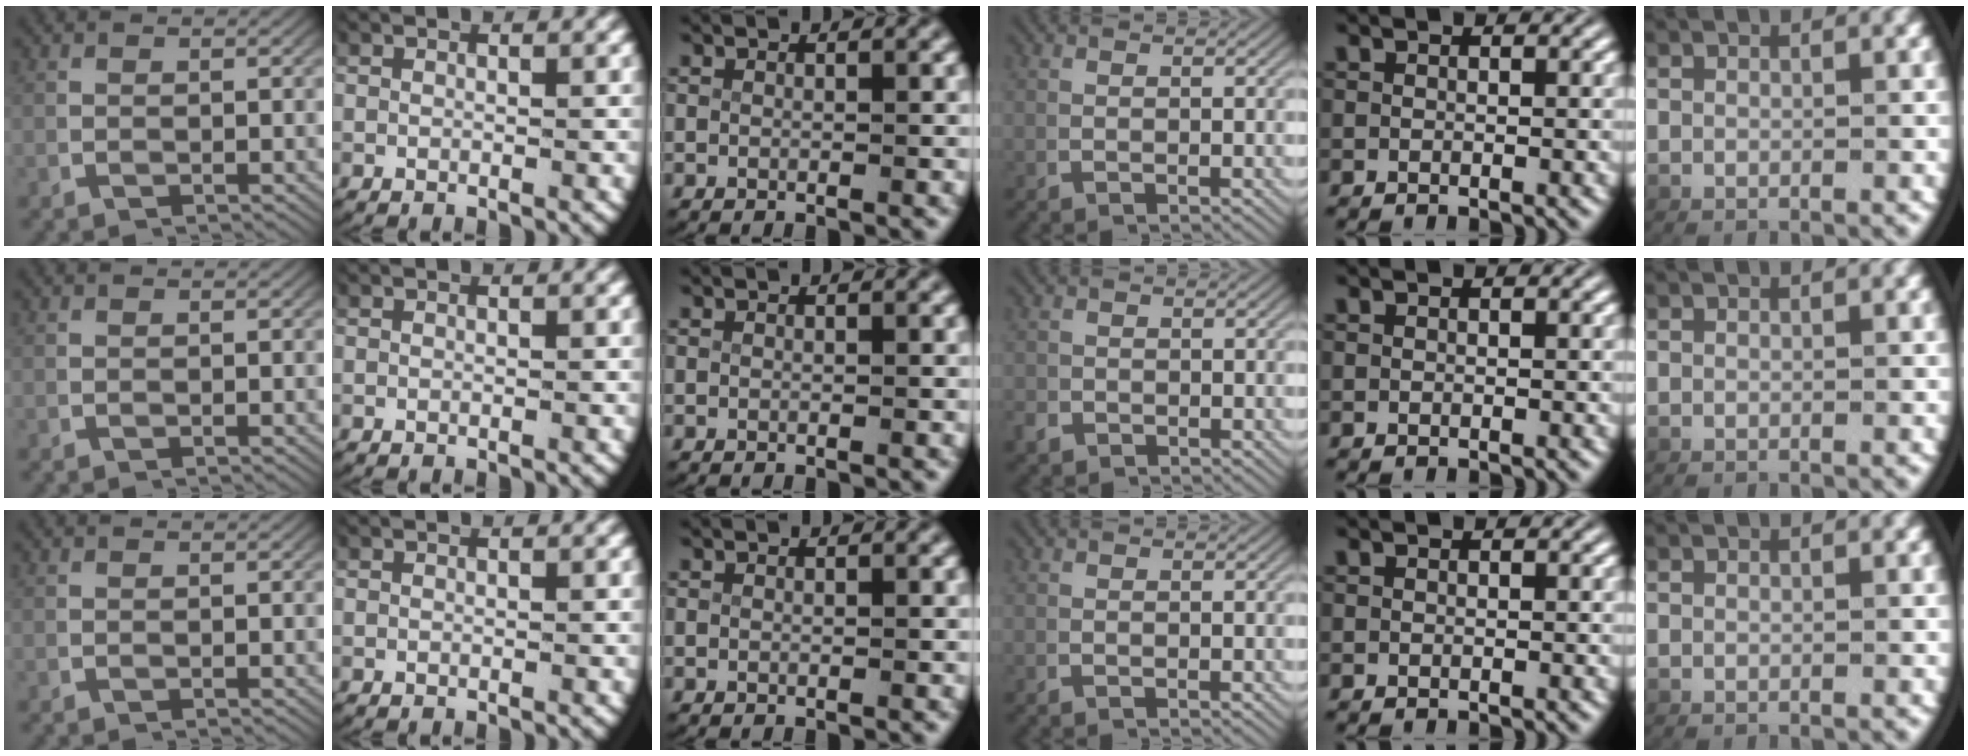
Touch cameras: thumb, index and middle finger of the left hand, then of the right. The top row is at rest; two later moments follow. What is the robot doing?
{"motion": "lift_and_place", "object": "paper"}